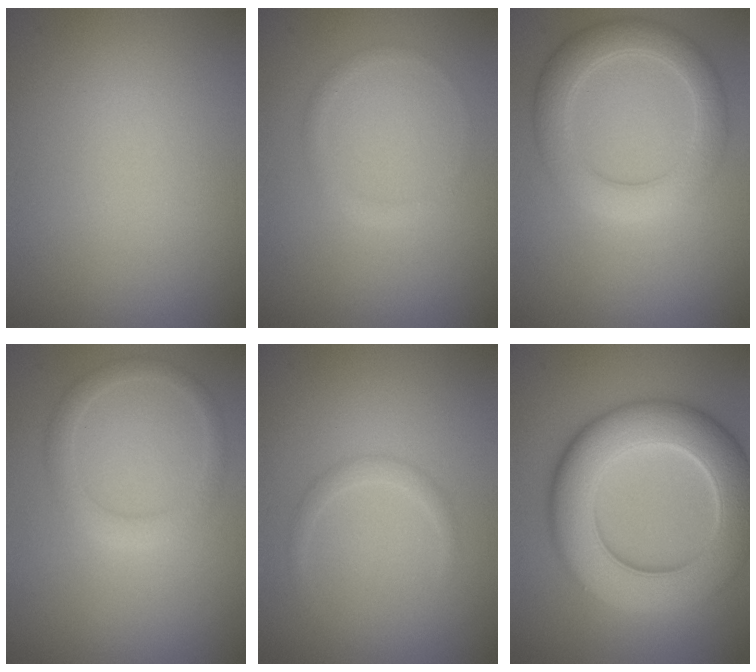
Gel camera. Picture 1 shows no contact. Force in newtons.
{"total": 0.9, "press": 0.9, "slide": 0.1}
{"total": 4.5, "press": 4.5, "slide": 0.1}
{"total": 2.1, "press": 2.0, "slide": 0.3}
{"total": 1.1, "press": 1.1, "slide": 0.1}
{"total": 10.6, "press": 10.6, "slide": 0.5}